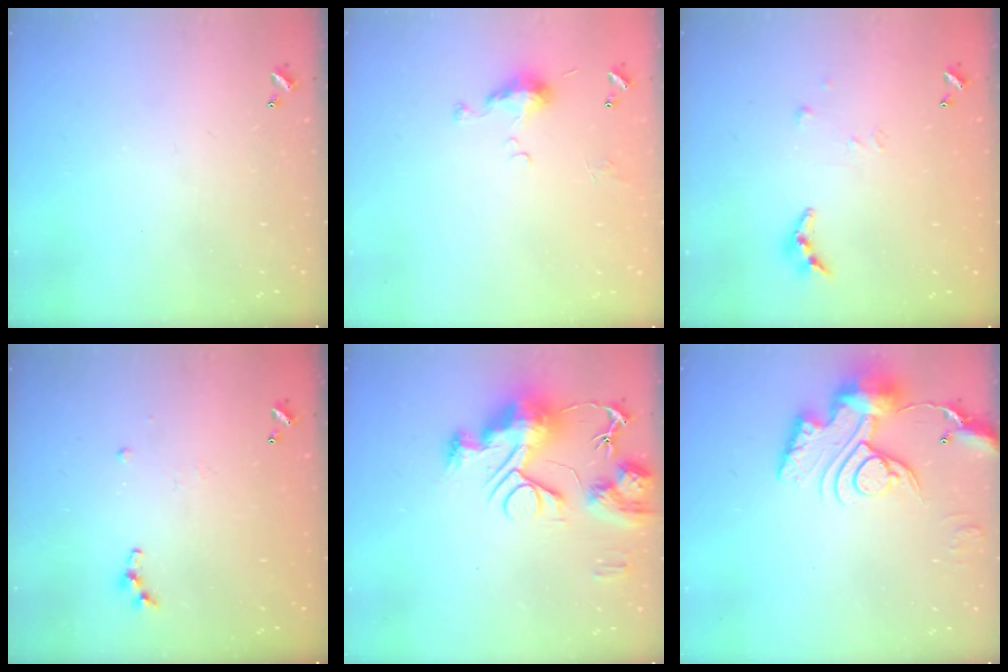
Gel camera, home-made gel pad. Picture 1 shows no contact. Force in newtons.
{"total": 5.0, "press": 5.0, "slide": 0.7}
{"total": 5.7, "press": 5.7, "slide": 0.4}
{"total": 7.2, "press": 7.1, "slide": 0.7}
{"total": 14.8, "press": 14.7, "slide": 1.3}
{"total": 15.5, "press": 15.4, "slide": 1.7}